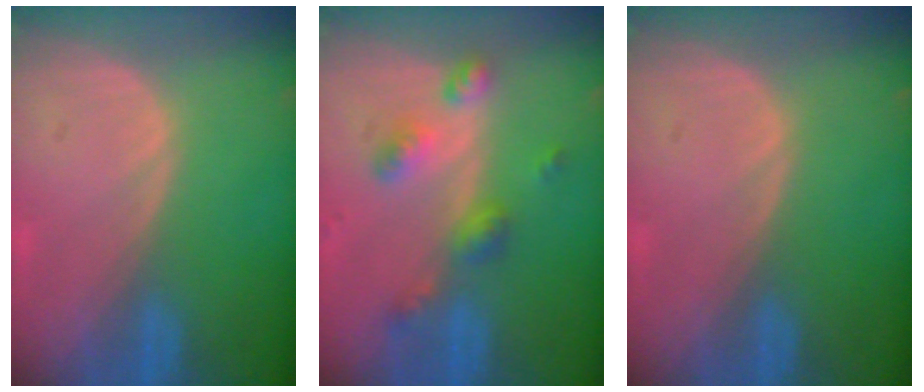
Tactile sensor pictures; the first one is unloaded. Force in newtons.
{"total": 6.0, "press": 5.3, "slide": 2.8}
{"total": 0.0}